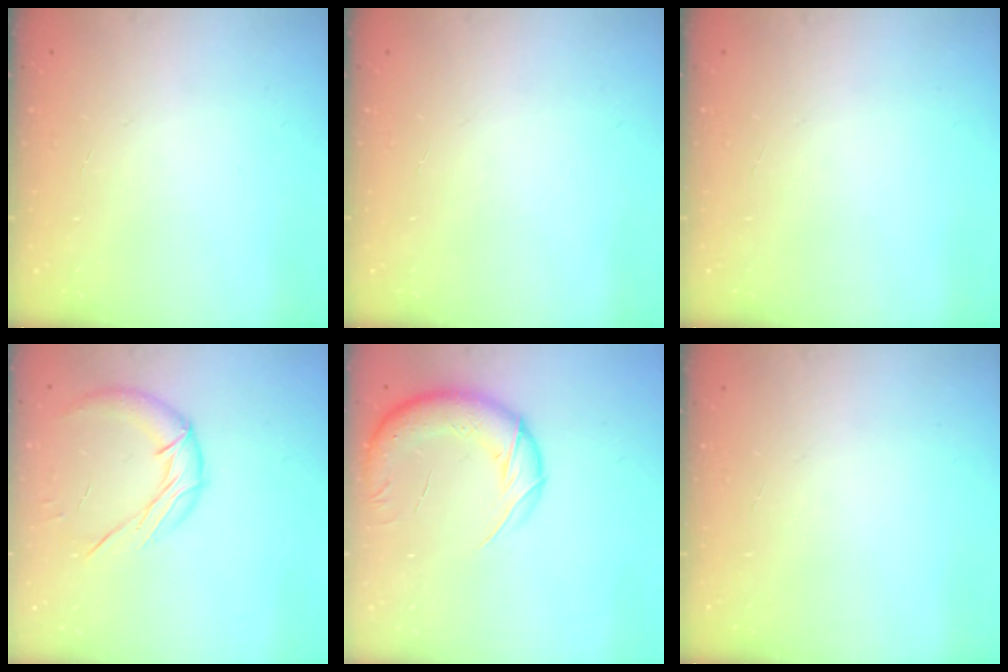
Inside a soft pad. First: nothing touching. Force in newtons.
{"total": 0.0}
{"total": 0.0}
{"total": 12.8, "press": 12.7, "slide": 1.5}
{"total": 16.6, "press": 16.0, "slide": 4.1}
{"total": 0.0}